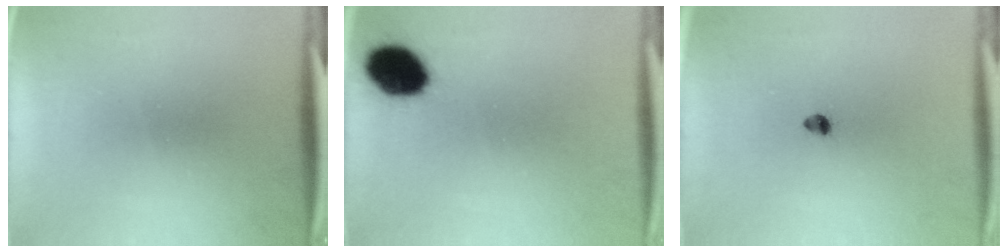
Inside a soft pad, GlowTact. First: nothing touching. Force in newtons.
{"total": 10.7}
{"total": 1.7}